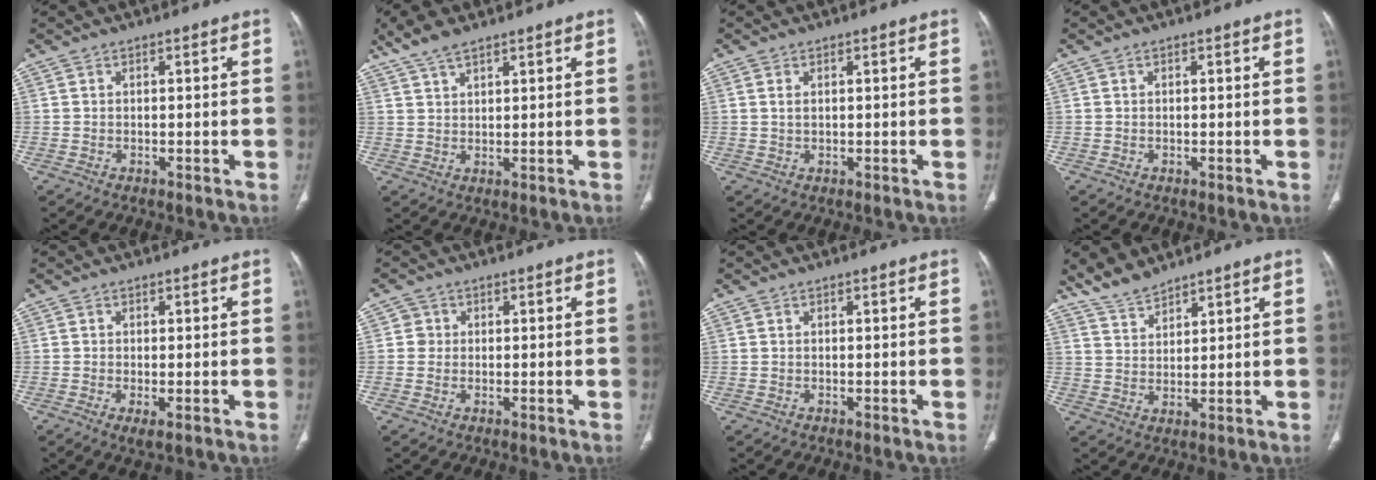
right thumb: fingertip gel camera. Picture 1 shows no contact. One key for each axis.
{"total": 5.2, "fx": 4.0, "fy": 1.7, "fz": 2.9, "tx": -0.061, "ty": -0.003, "tz": 0.083}
{"total": 1.2, "fx": 0.5, "fy": 0.6, "fz": 1.0, "tx": -0.023, "ty": 0.002, "tz": 0.013}
{"total": 0.0}
{"total": 2.1, "fx": -0.7, "fy": 0.6, "fz": 1.8, "tx": -0.040, "ty": -0.007, "tz": -0.013}
{"total": 1.9, "fx": 0.2, "fy": 1.9, "fz": 0.1, "tx": 0.011, "ty": 0.005, "tz": -0.001}
{"total": 0.0}
{"total": 5.1, "fx": 4.8, "fy": 1.4, "fz": 1.3, "tx": -0.020, "ty": -0.022, "tz": 0.102}